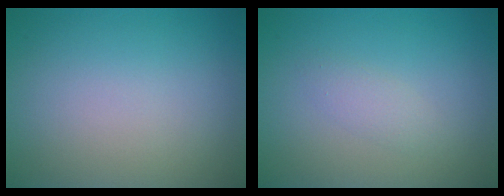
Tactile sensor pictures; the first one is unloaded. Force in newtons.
{"total": 1.3, "press": 1.2, "slide": 0.1}